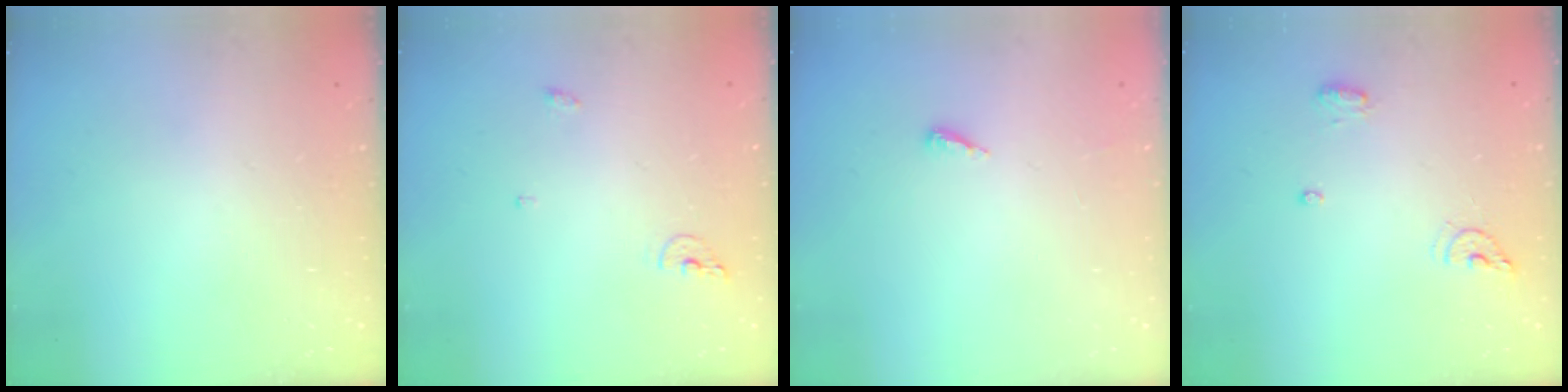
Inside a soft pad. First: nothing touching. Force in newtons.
{"total": 5.7, "press": 5.6, "slide": 1.2}
{"total": 2.8, "press": 2.8, "slide": 0.2}
{"total": 6.8, "press": 6.7, "slide": 1.2}